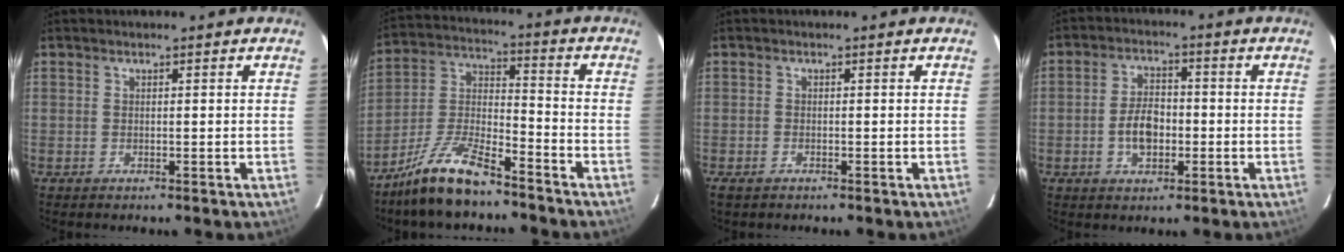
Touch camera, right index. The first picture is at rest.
{"total": 13.2, "force": [-10.0, 3.6, 7.9], "torque": [-0.176, 0.008, -0.191]}
{"total": 1.6, "force": [-1.2, 0.8, 0.7], "torque": [-0.019, -0.004, -0.024]}
{"total": 6.5, "force": [-1.6, 4.0, 4.8], "torque": [-0.094, 0.011, -0.023]}